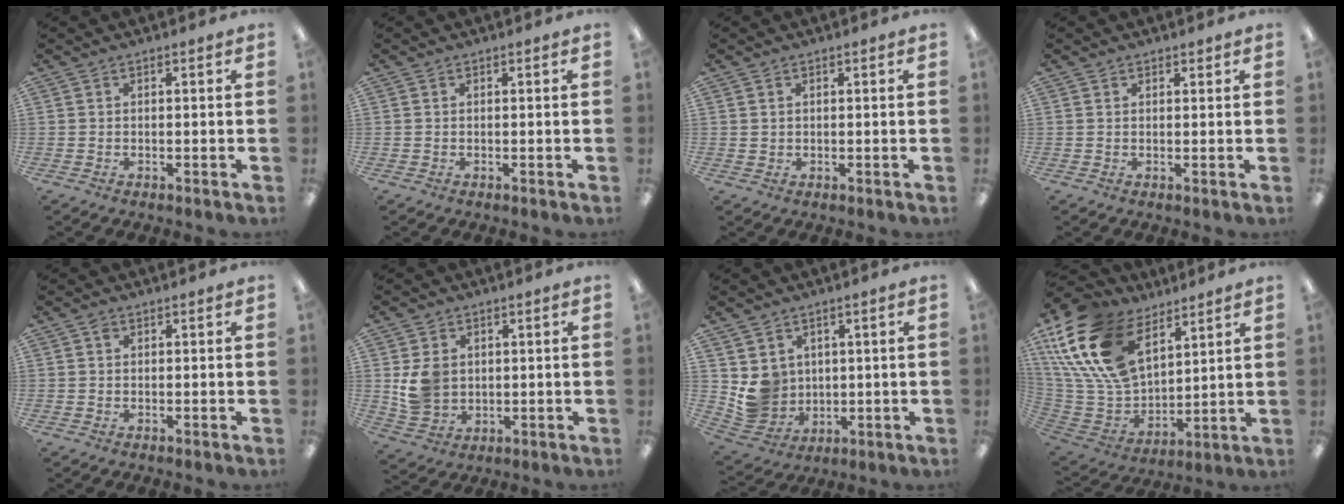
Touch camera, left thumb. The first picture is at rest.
{"total": 0.0}
{"total": 1.0, "force": [0.5, 0.9, 0.0], "torque": [0.000, 0.002, 0.010]}
{"total": 1.1, "force": [0.9, 0.6, 0.1], "torque": [-0.002, 0.001, 0.017]}
{"total": 1.0, "force": [0.4, 0.7, 0.5], "torque": [-0.012, 0.005, 0.006]}
{"total": 7.4, "force": [1.7, 6.4, 3.5], "torque": [-0.065, 0.009, 0.036]}
{"total": 7.8, "force": [2.3, 7.4, 1.3], "torque": [-0.034, -0.012, 0.056]}
{"total": 24.5, "force": [13.0, 14.3, 15.0], "torque": [-0.352, -0.056, 0.237]}